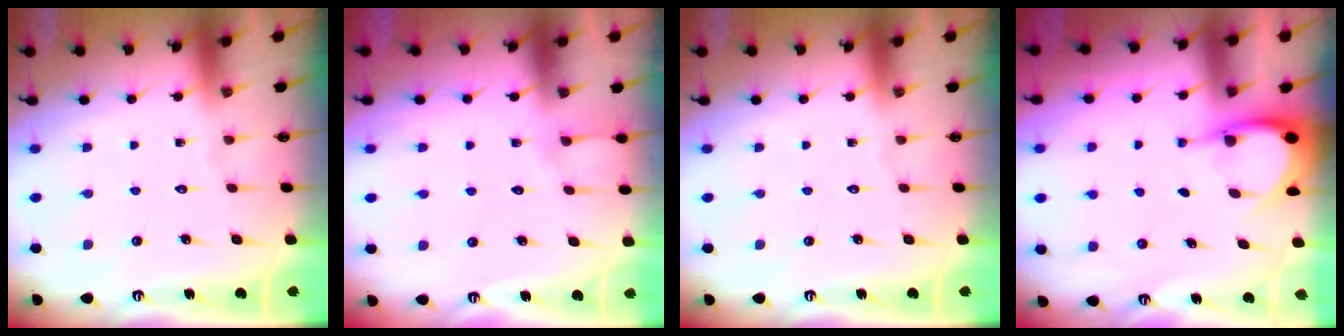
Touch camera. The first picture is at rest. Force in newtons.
{"total": 4.0, "press": 4.0, "slide": 0.4}
{"total": 0.0}
{"total": 4.0, "press": 4.0, "slide": 0.2}